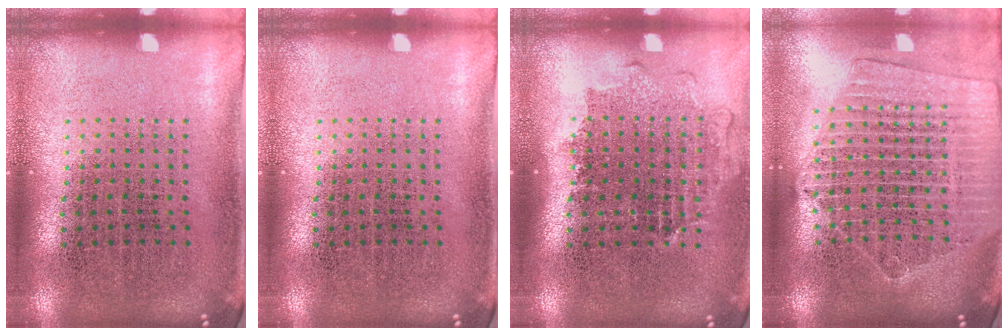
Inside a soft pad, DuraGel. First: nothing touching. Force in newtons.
{"total": 0.0}
{"total": 1.1, "press": 1.0, "slide": 0.5}
{"total": 2.2, "press": 2.0, "slide": 0.9}